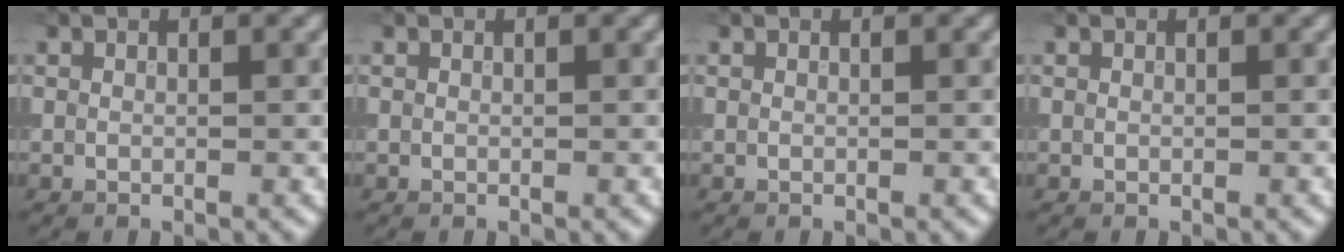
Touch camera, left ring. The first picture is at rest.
{"total": 0.0}
{"total": 0.0}
{"total": 0.0}